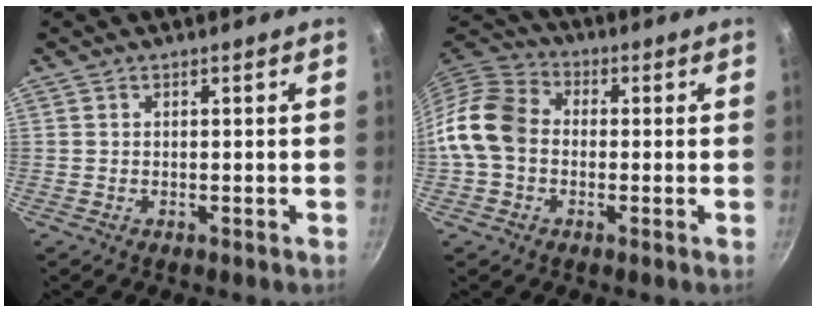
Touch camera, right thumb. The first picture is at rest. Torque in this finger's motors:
{"motor_torque": [1.48, 1.99, 1.63, -0.28, 0.51]}